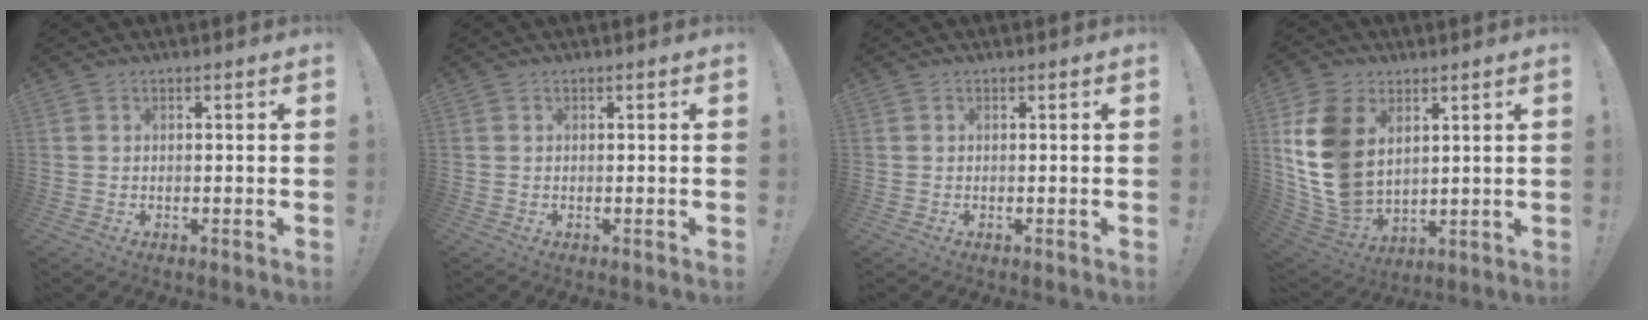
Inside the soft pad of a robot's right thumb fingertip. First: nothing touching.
{"total": 0.0}
{"total": 0.0}
{"total": 17.5, "force": [4.9, 12.5, 11.1], "torque": [-0.234, -0.025, 0.096]}